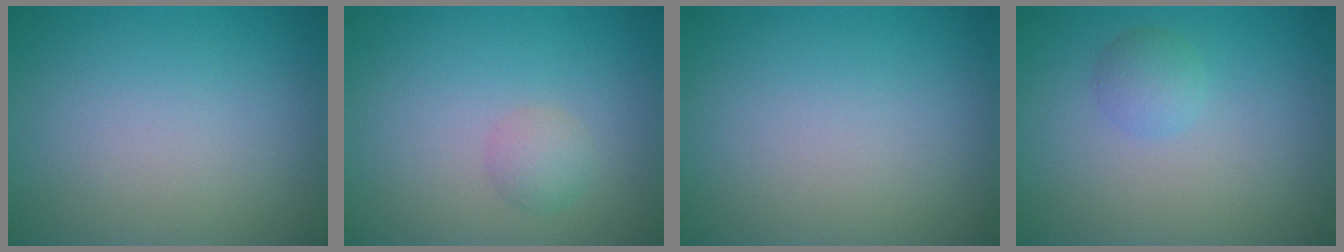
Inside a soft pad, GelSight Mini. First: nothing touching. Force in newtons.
{"total": 1.5, "press": 1.5, "slide": 0.1}
{"total": 0.0}
{"total": 1.6, "press": 1.6, "slide": 0.1}